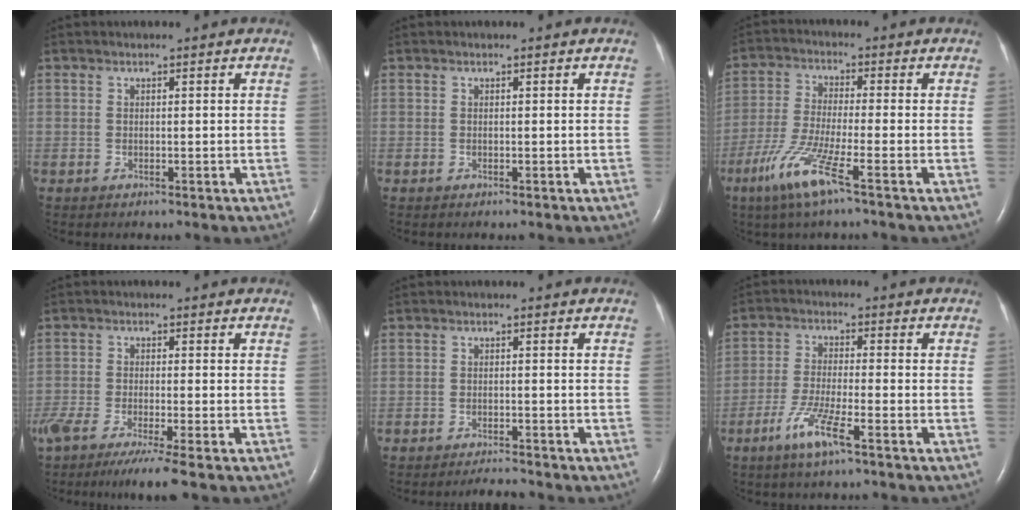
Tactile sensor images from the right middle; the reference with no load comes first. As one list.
[{"total": 0.0}, {"total": 8.6, "force": [-4.8, -0.2, 7.1], "torque": [-0.149, -0.022, -0.097]}, {"total": 10.1, "force": [-7.6, 0.2, 6.6], "torque": [-0.112, -0.029, -0.126]}, {"total": 2.3, "force": [-2.3, -0.3, 0.3], "torque": [-0.011, -0.012, -0.036]}, {"total": 6.4, "force": [-3.7, 0.2, 5.2], "torque": [-0.108, -0.010, -0.075]}]